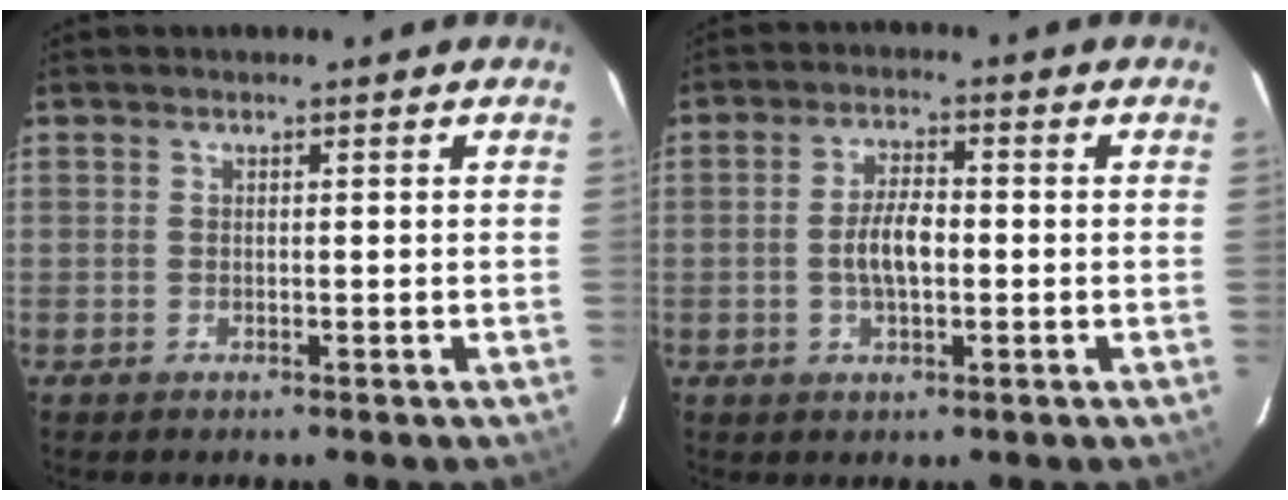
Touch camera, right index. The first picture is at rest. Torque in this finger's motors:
{"motor_torque": [0.31, -0.02, 0.15, 0.06]}